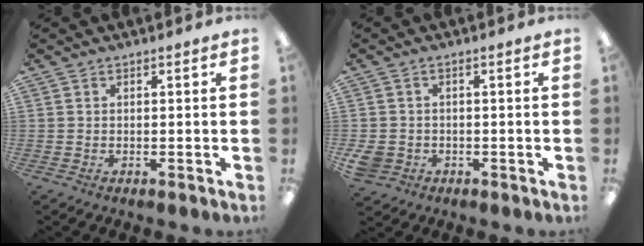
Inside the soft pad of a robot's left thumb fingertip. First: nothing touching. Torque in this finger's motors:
{"motor_torque": [-0.30, 0.48, 0.34, -0.20, 0.03]}